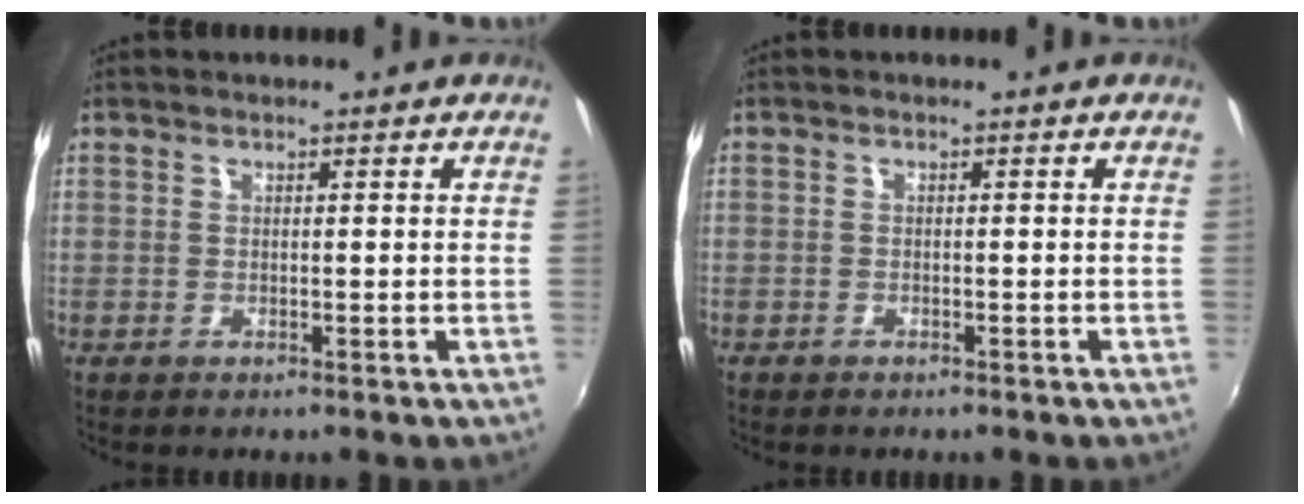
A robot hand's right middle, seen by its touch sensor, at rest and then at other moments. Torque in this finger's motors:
{"motor_torque": [1.07, -1.06, -0.08, -0.21]}